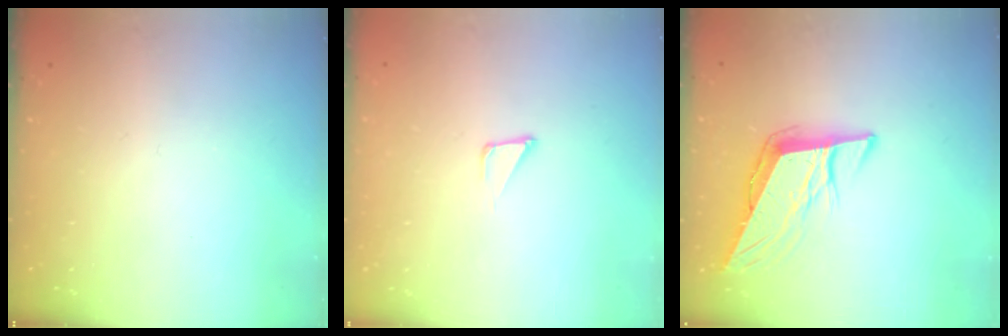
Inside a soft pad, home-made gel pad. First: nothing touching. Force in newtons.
{"total": 2.9, "press": 2.9, "slide": 0.3}
{"total": 11.0, "press": 10.5, "slide": 3.0}